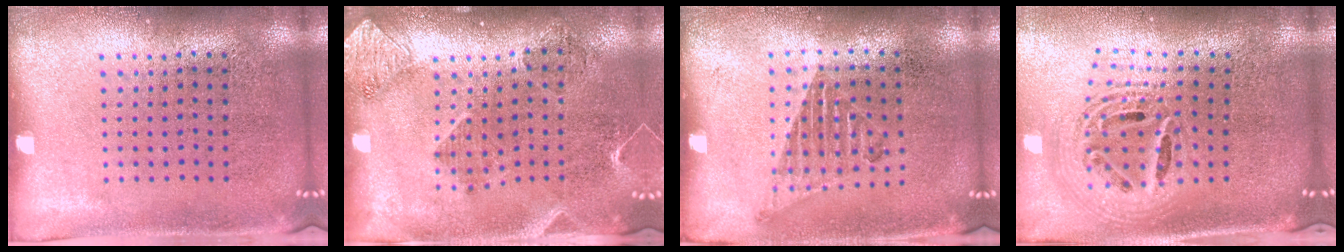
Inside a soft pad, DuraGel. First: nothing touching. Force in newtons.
{"total": 1.8, "press": 1.6, "slide": 0.8}
{"total": 1.0, "press": 0.9, "slide": 0.4}
{"total": 2.4, "press": 1.8, "slide": 1.6}